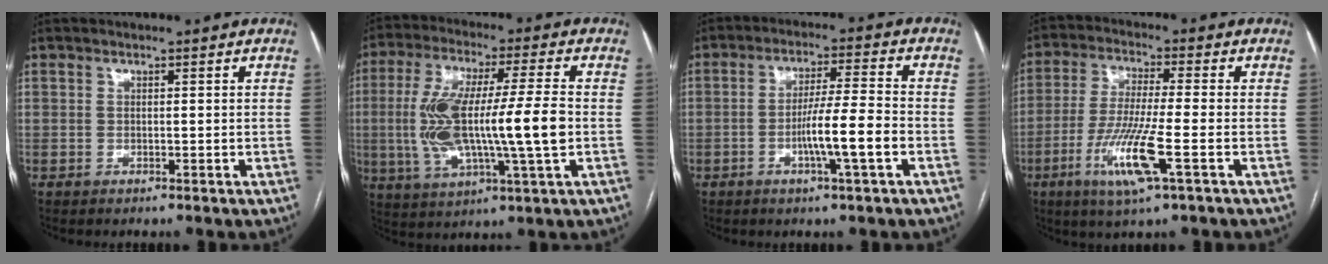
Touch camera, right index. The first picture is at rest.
{"total": 16.8, "force": [-1.1, 2.0, 16.7], "torque": [-0.328, 0.007, -0.020]}
{"total": 8.6, "force": [-2.7, -0.3, 8.1], "torque": [-0.143, 0.000, -0.050]}
{"total": 10.8, "force": [-4.0, 0.2, 10.0], "torque": [-0.205, -0.019, -0.079]}